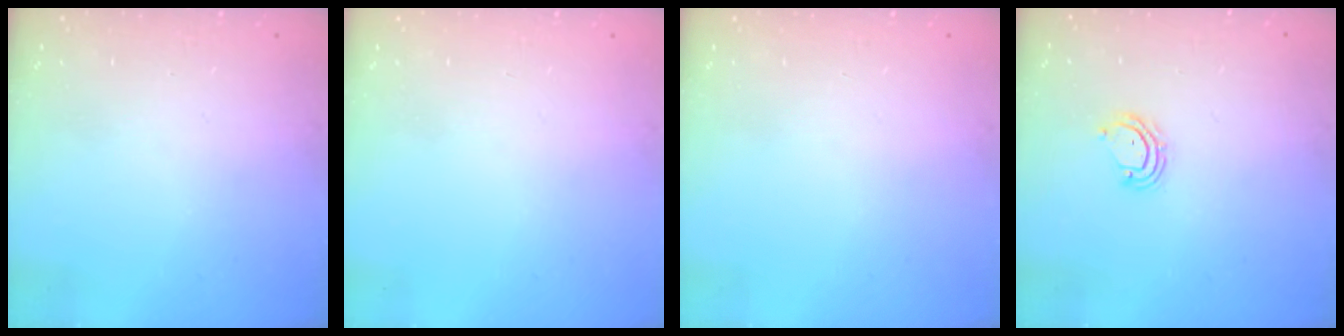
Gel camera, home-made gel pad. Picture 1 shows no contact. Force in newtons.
{"total": 0.0}
{"total": 0.0}
{"total": 4.6, "press": 4.6, "slide": 0.3}